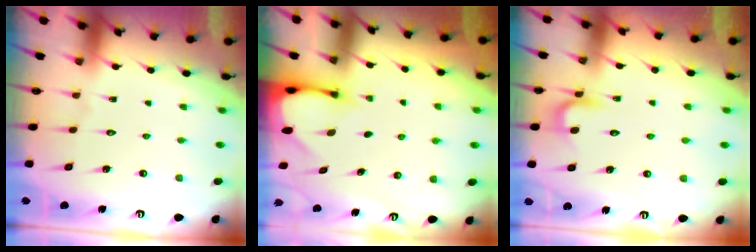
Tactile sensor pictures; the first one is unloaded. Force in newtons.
{"total": 2.6, "press": 2.6, "slide": 0.3}
{"total": 4.1, "press": 4.1, "slide": 0.5}